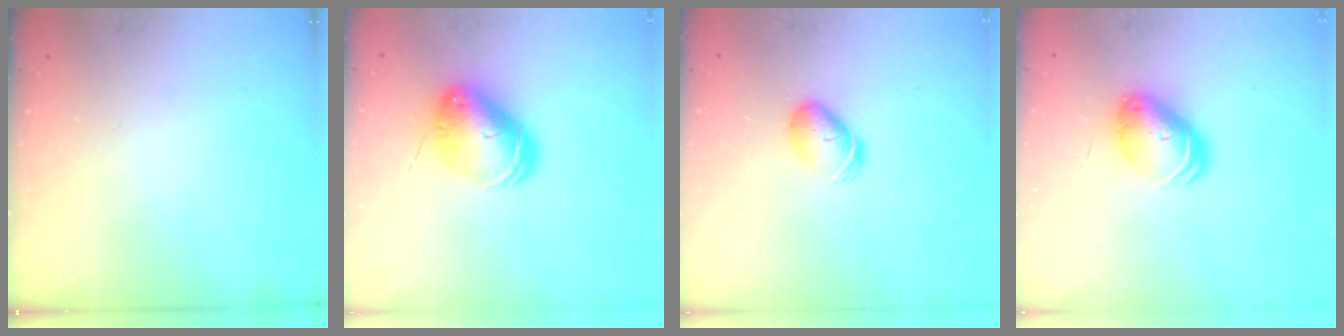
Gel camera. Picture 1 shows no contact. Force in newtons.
{"total": 10.1, "press": 9.9, "slide": 2.0}
{"total": 7.5, "press": 7.4, "slide": 0.7}
{"total": 8.5, "press": 8.5, "slide": 0.2}